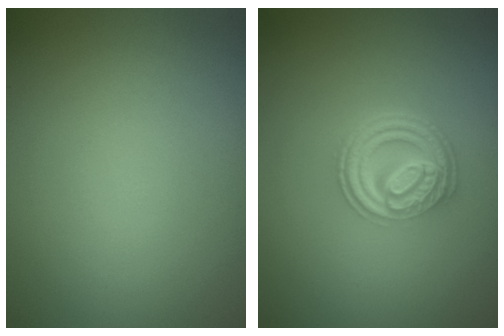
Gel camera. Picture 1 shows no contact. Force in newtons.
{"total": 4.7, "press": 3.5, "slide": 3.0}